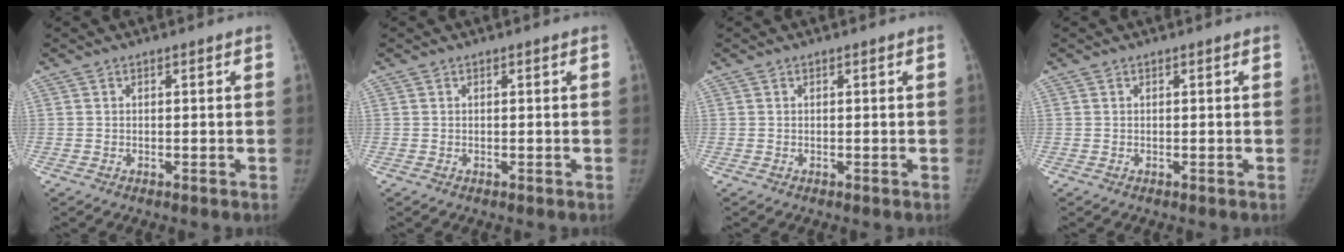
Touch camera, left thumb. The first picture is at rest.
{"total": 0.0}
{"total": 0.0}
{"total": 0.0}